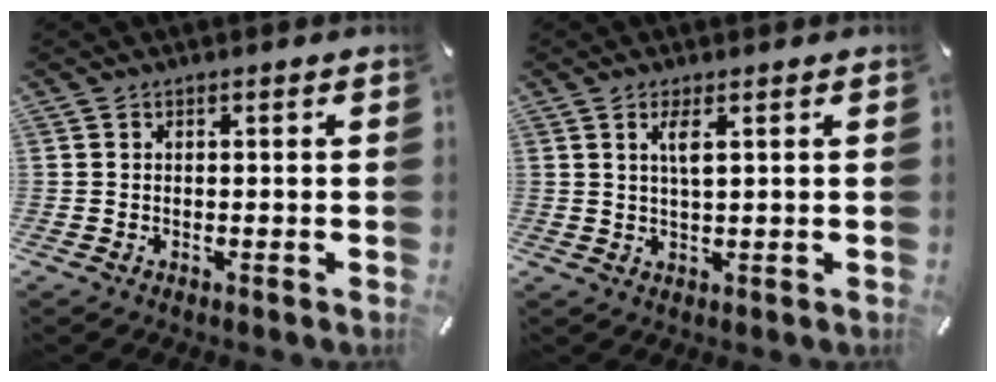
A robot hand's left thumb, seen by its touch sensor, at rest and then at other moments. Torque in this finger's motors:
{"motor_torque": [0.49, 0.92, 0.43, -0.45, 0.12]}